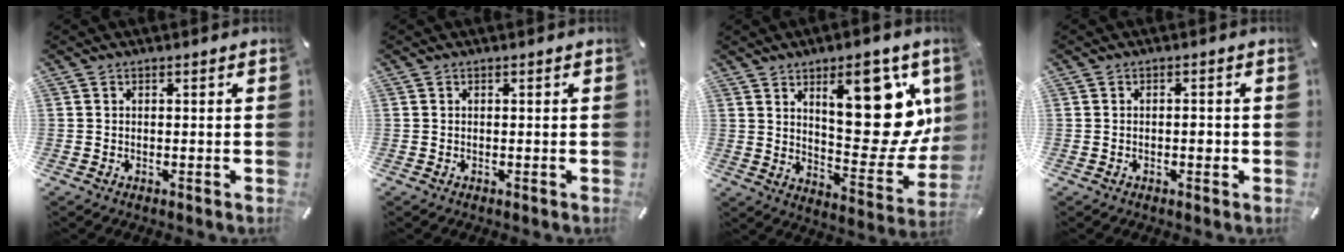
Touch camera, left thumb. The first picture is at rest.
{"total": 0.0}
{"total": 22.3, "force": [9.0, 9.8, 17.9], "torque": [-0.214, -0.067, 0.142]}
{"total": 2.0, "force": [-0.4, 1.0, 1.7], "torque": [-0.023, -0.001, -0.011]}